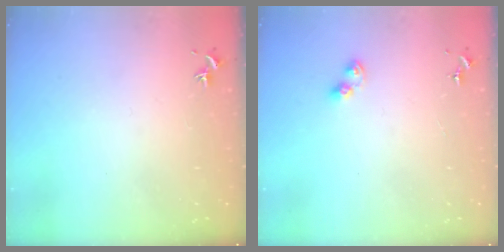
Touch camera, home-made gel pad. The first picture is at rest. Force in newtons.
{"total": 3.9, "press": 3.9, "slide": 0.4}